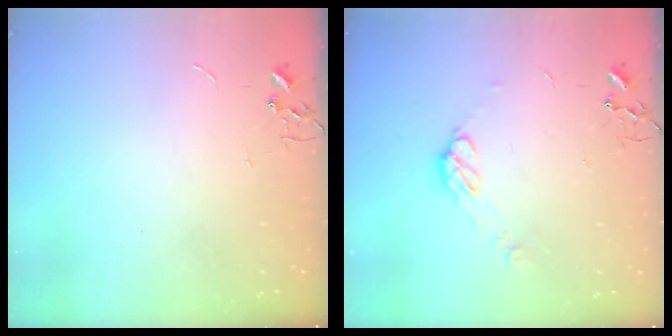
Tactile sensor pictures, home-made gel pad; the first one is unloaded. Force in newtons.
{"total": 6.9, "press": 6.9, "slide": 0.5}